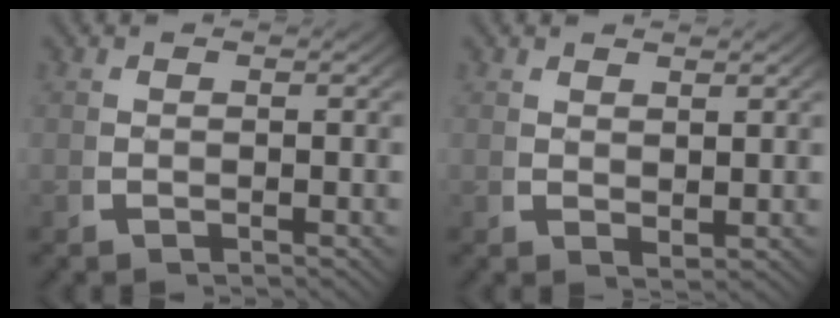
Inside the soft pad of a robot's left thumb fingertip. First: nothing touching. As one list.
[{"total": 1.5, "force": [1.5, 0.1, 0.0], "torque": [0.003, -0.005, 0.032]}]